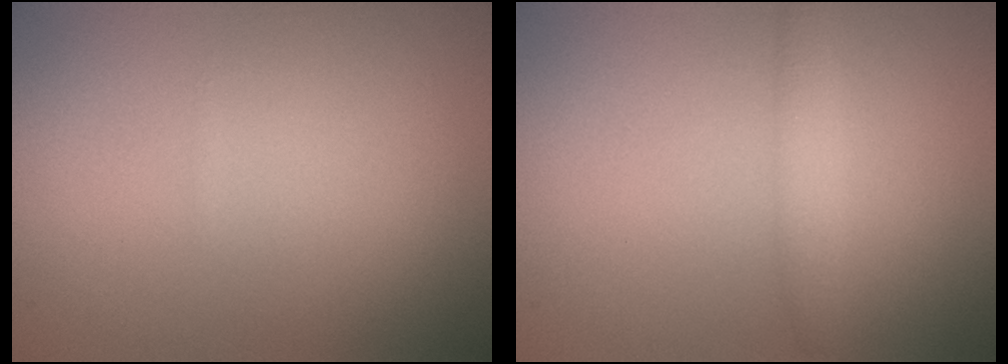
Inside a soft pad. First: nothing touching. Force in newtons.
{"total": 1.5, "press": 1.5, "slide": 0.0}